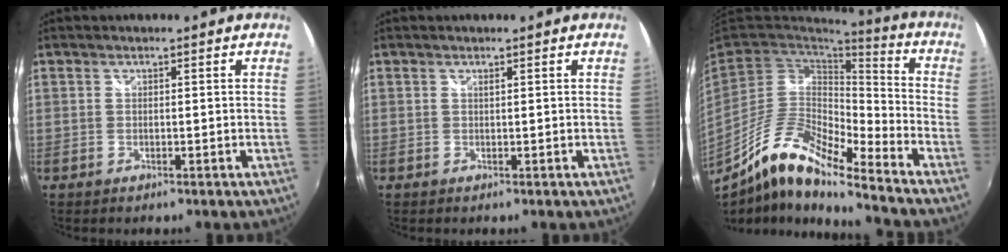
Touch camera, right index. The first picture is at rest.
{"total": 0.0}
{"total": 14.4, "force": [-10.1, 3.0, 9.9], "torque": [-0.185, -0.008, -0.200]}